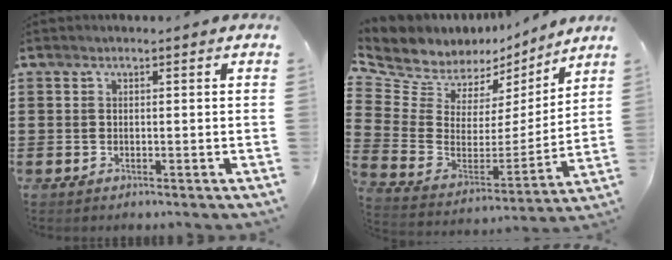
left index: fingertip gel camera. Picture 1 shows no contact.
{"total": 7.0, "force": [5.9, 3.7, 0.8], "torque": [-0.062, -0.051, 0.106]}